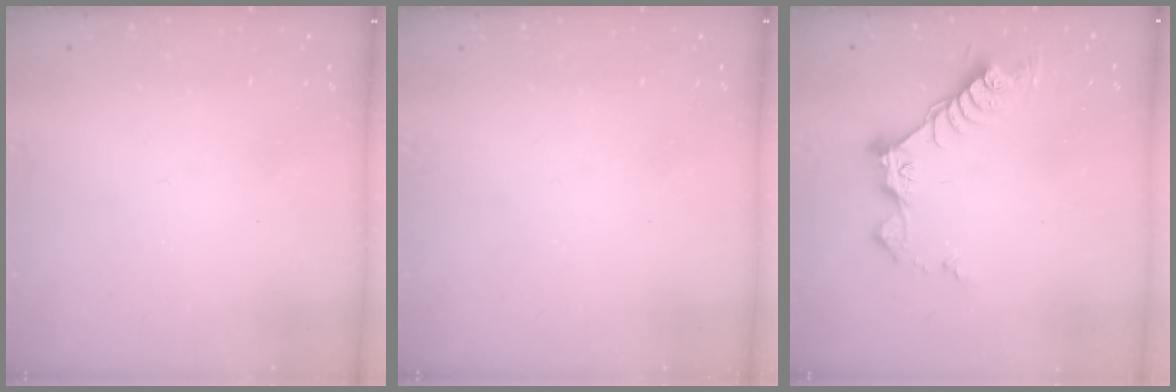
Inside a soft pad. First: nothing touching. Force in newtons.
{"total": 0.0}
{"total": 9.4, "press": 9.4, "slide": 0.5}